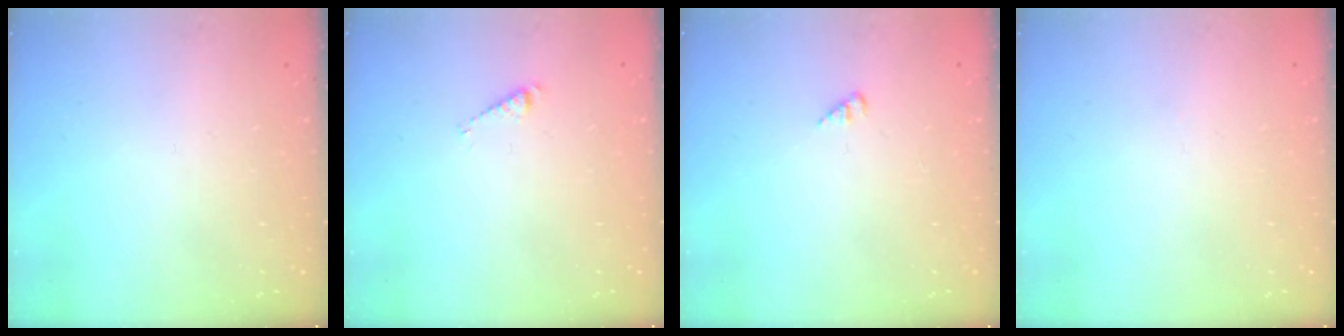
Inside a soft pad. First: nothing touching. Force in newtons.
{"total": 2.9, "press": 2.9, "slide": 0.3}
{"total": 2.1, "press": 2.1, "slide": 0.3}
{"total": 0.0}